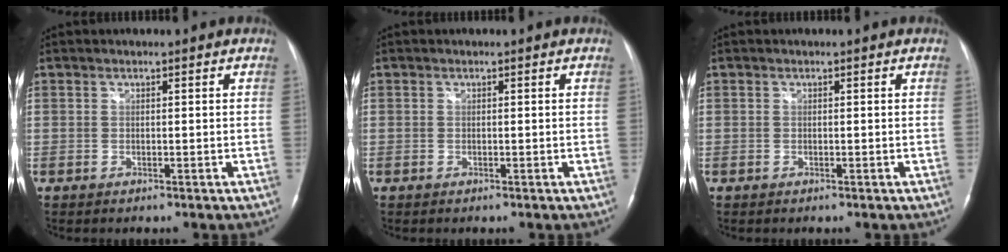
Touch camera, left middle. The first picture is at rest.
{"total": 0.0}
{"total": 0.0}